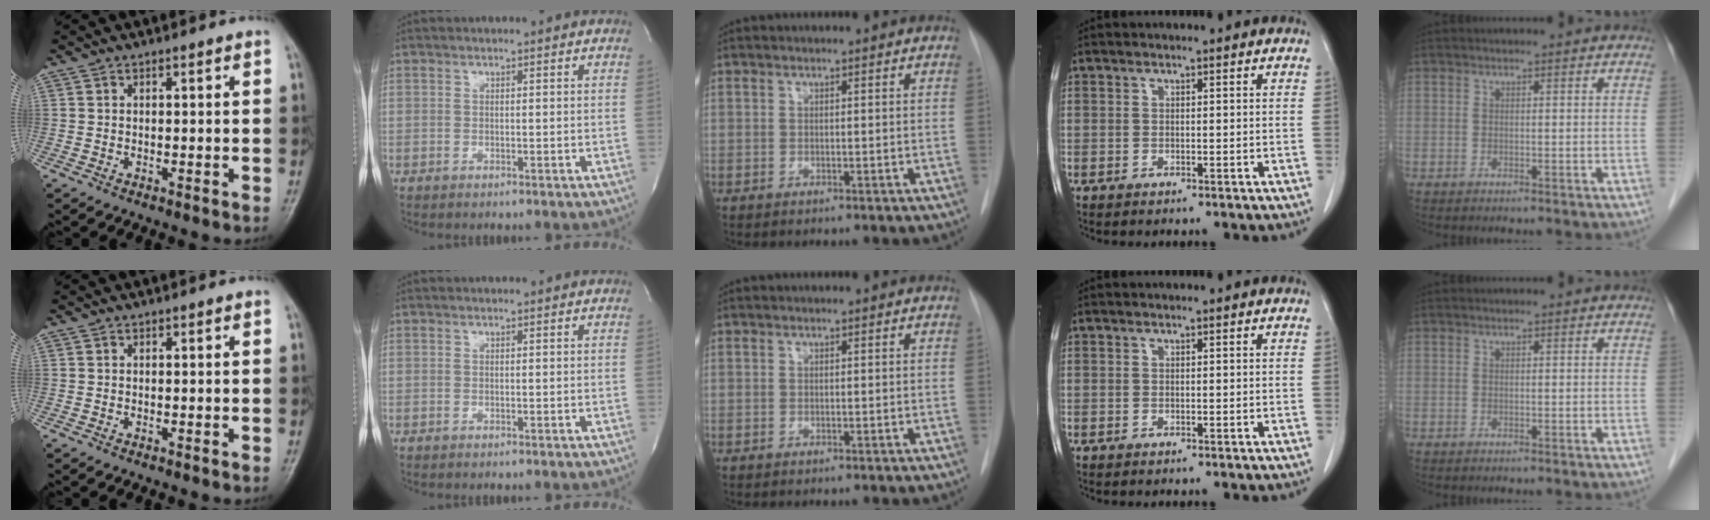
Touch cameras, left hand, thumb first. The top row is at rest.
{}